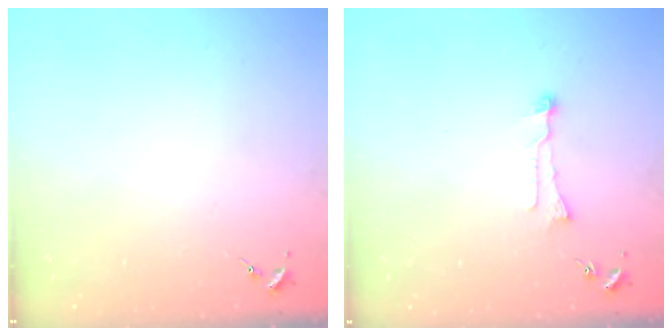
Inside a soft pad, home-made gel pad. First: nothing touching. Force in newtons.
{"total": 6.5, "press": 6.5, "slide": 0.4}